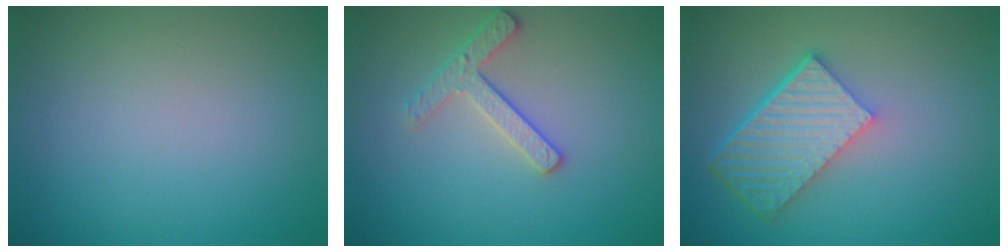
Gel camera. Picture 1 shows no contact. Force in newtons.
{"total": 2.4, "press": 2.3, "slide": 0.5}
{"total": 6.3, "press": 4.4, "slide": 4.5}